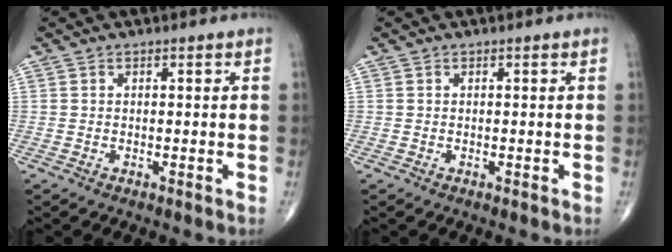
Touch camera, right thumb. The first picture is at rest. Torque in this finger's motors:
{"motor_torque": [0.01, 0.01, 0.00, 0.00, 0.00]}